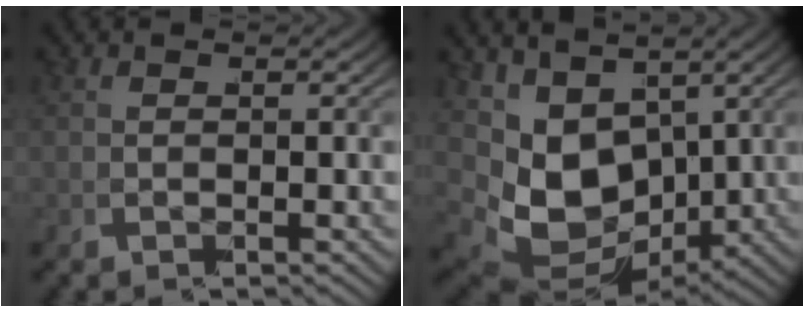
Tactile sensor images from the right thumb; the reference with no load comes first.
{"total": 13.2, "force": [-1.1, 10.1, 8.5], "torque": [-0.191, -0.047, -0.001]}